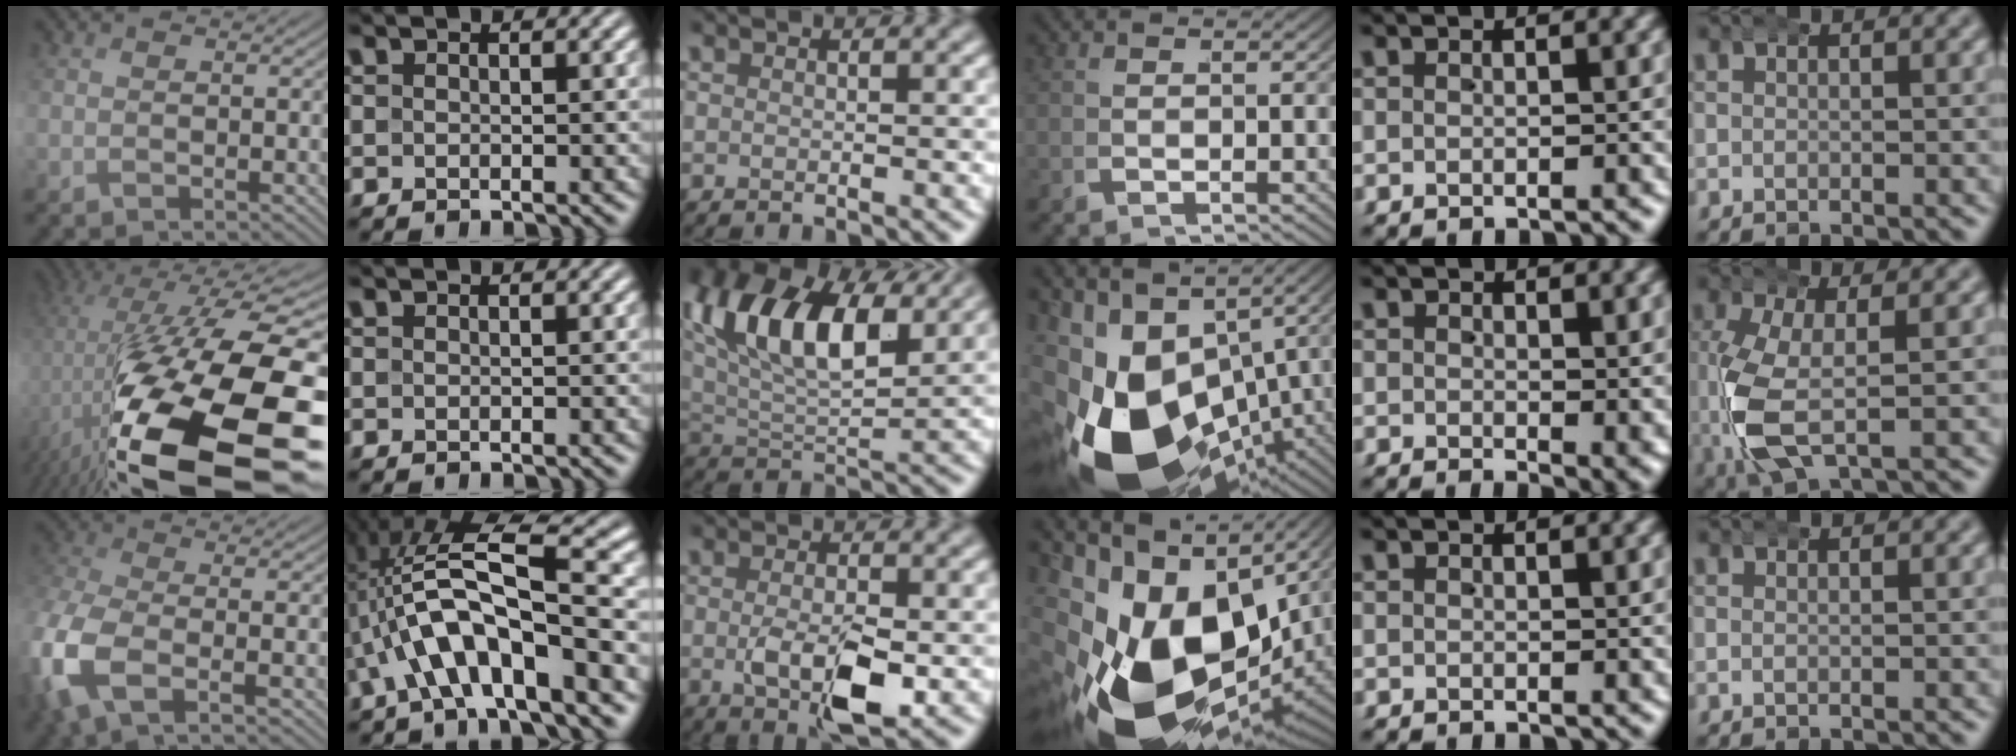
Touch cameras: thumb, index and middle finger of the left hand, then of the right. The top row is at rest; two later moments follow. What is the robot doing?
{"motion": "wrap", "object": "arm wrap"}